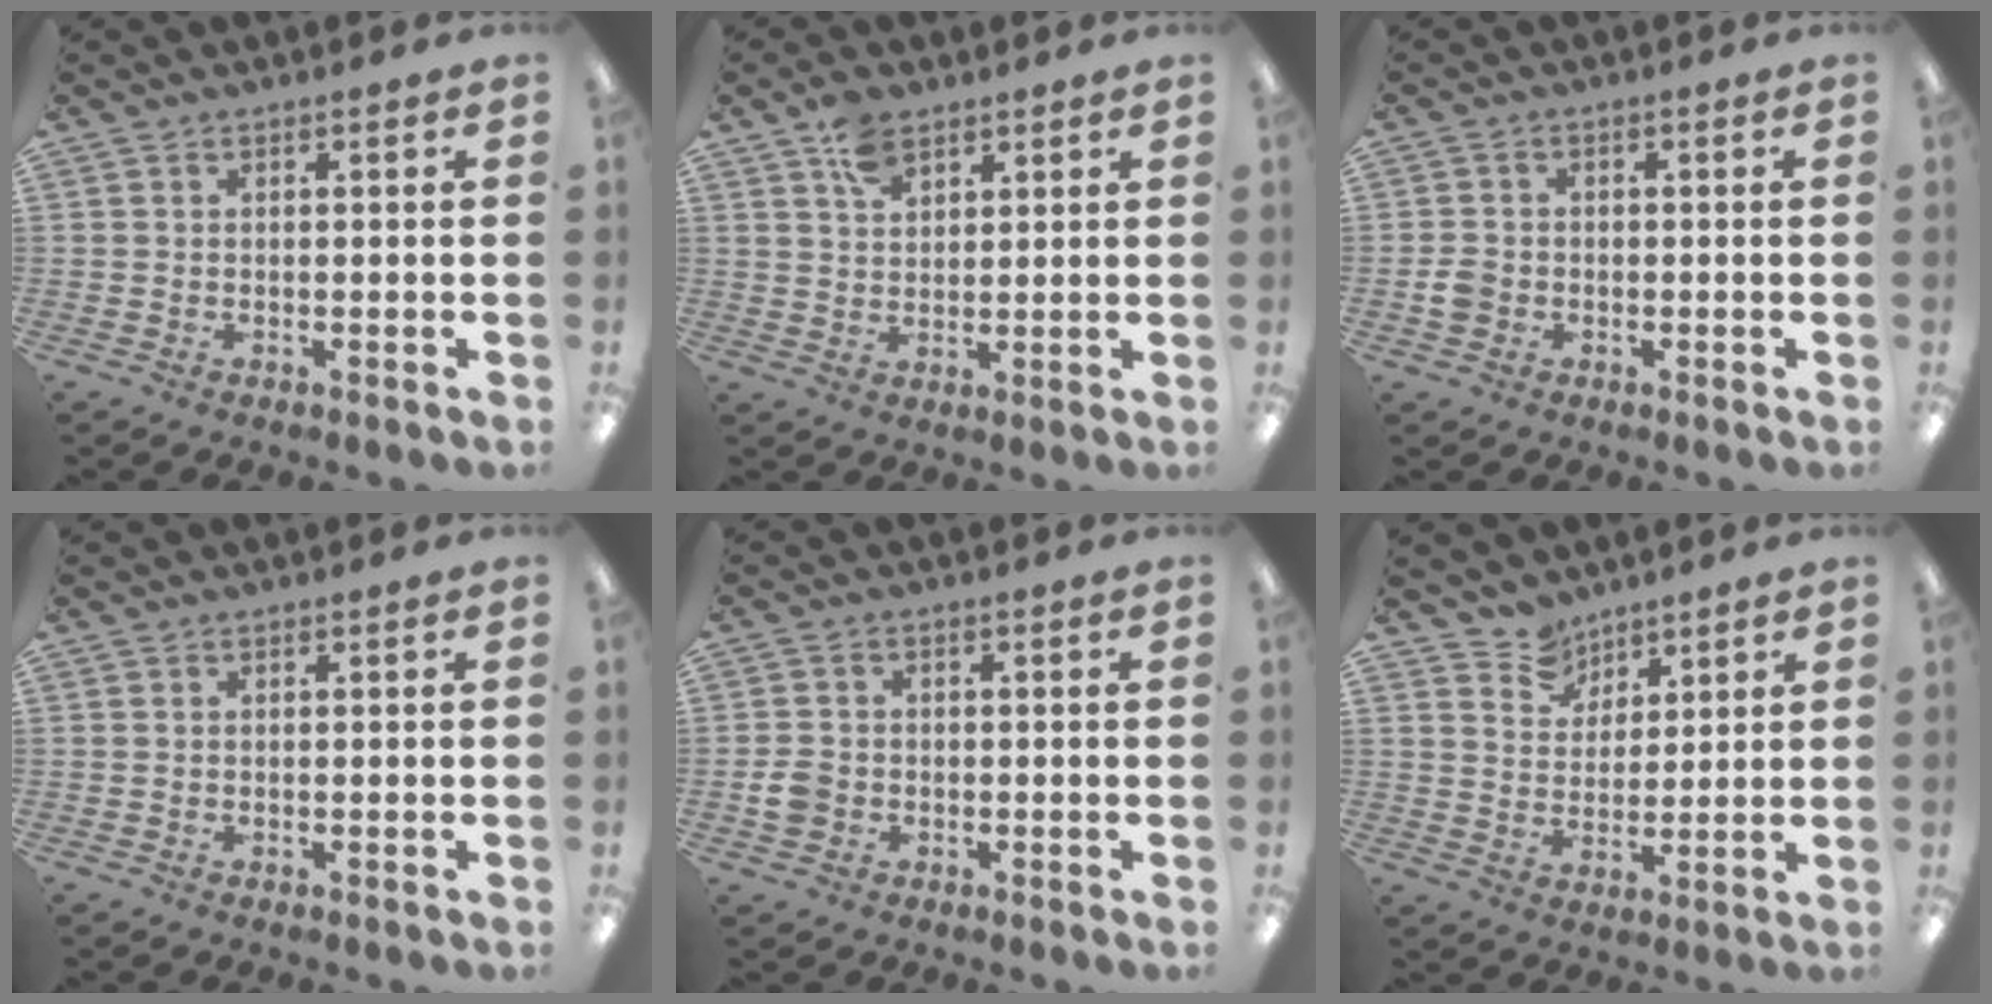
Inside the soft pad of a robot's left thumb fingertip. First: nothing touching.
{"total": 5.9, "force": [3.9, 3.4, 2.8], "torque": [-0.051, -0.009, 0.073]}
{"total": 2.9, "force": [-0.8, 2.4, 1.3], "torque": [-0.021, 0.006, -0.015]}
{"total": 0.0}
{"total": 3.6, "force": [-1.0, 3.0, 1.8], "torque": [-0.028, 0.008, -0.016]}
{"total": 7.2, "force": [6.0, 4.0, 0.0], "torque": [-0.015, -0.039, 0.115]}